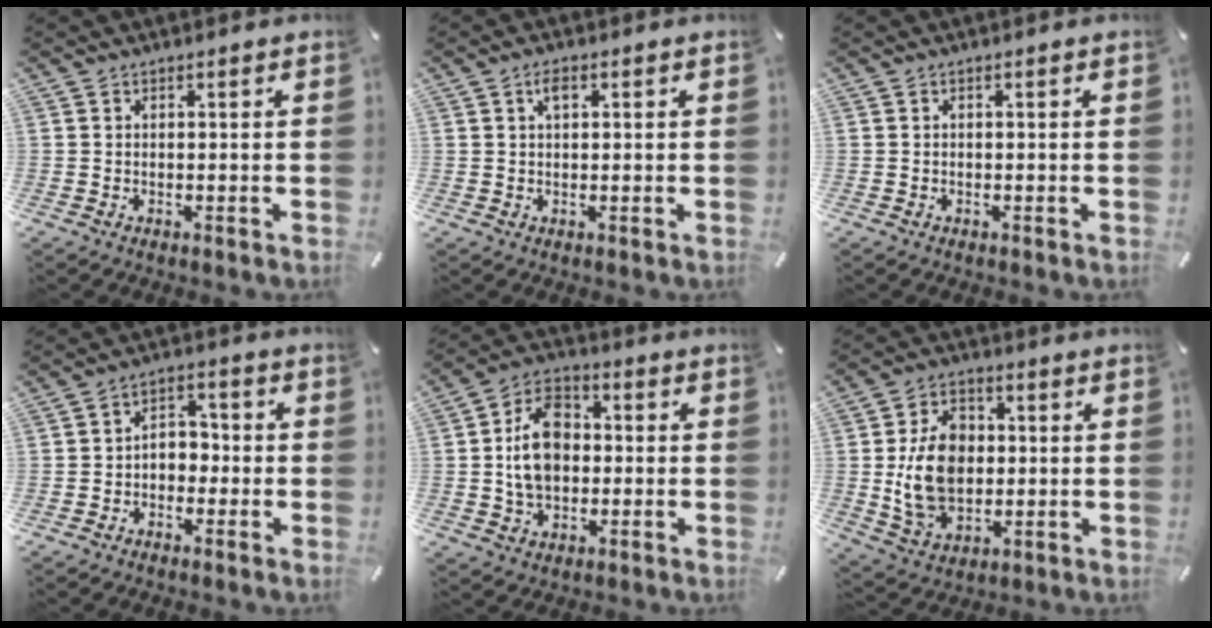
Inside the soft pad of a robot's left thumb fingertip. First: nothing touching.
{"total": 2.2, "force": [1.0, 1.1, 1.6], "torque": [-0.034, 0.007, 0.016]}
{"total": 0.0}
{"total": 4.3, "force": [-2.2, 3.2, 1.8], "torque": [-0.031, 0.018, -0.045]}
{"total": 11.5, "force": [-0.2, 9.0, 7.2], "torque": [-0.137, 0.016, -0.006]}
{"total": 12.9, "force": [0.4, 10.0, 8.2], "torque": [-0.170, 0.010, 0.008]}